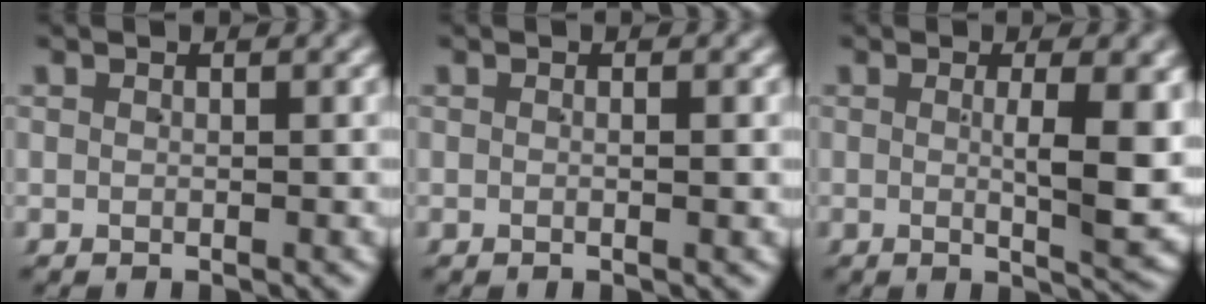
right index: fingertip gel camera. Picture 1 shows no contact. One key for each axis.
{"total": 0.5, "fx": 0.0, "fy": 0.0, "fz": 0.5, "tx": -0.007, "ty": 0.002, "tz": -0.003}
{"total": 5.6, "fx": 0.3, "fy": 0.5, "fz": 5.5, "tx": -0.077, "ty": -0.005, "tz": 0.007}